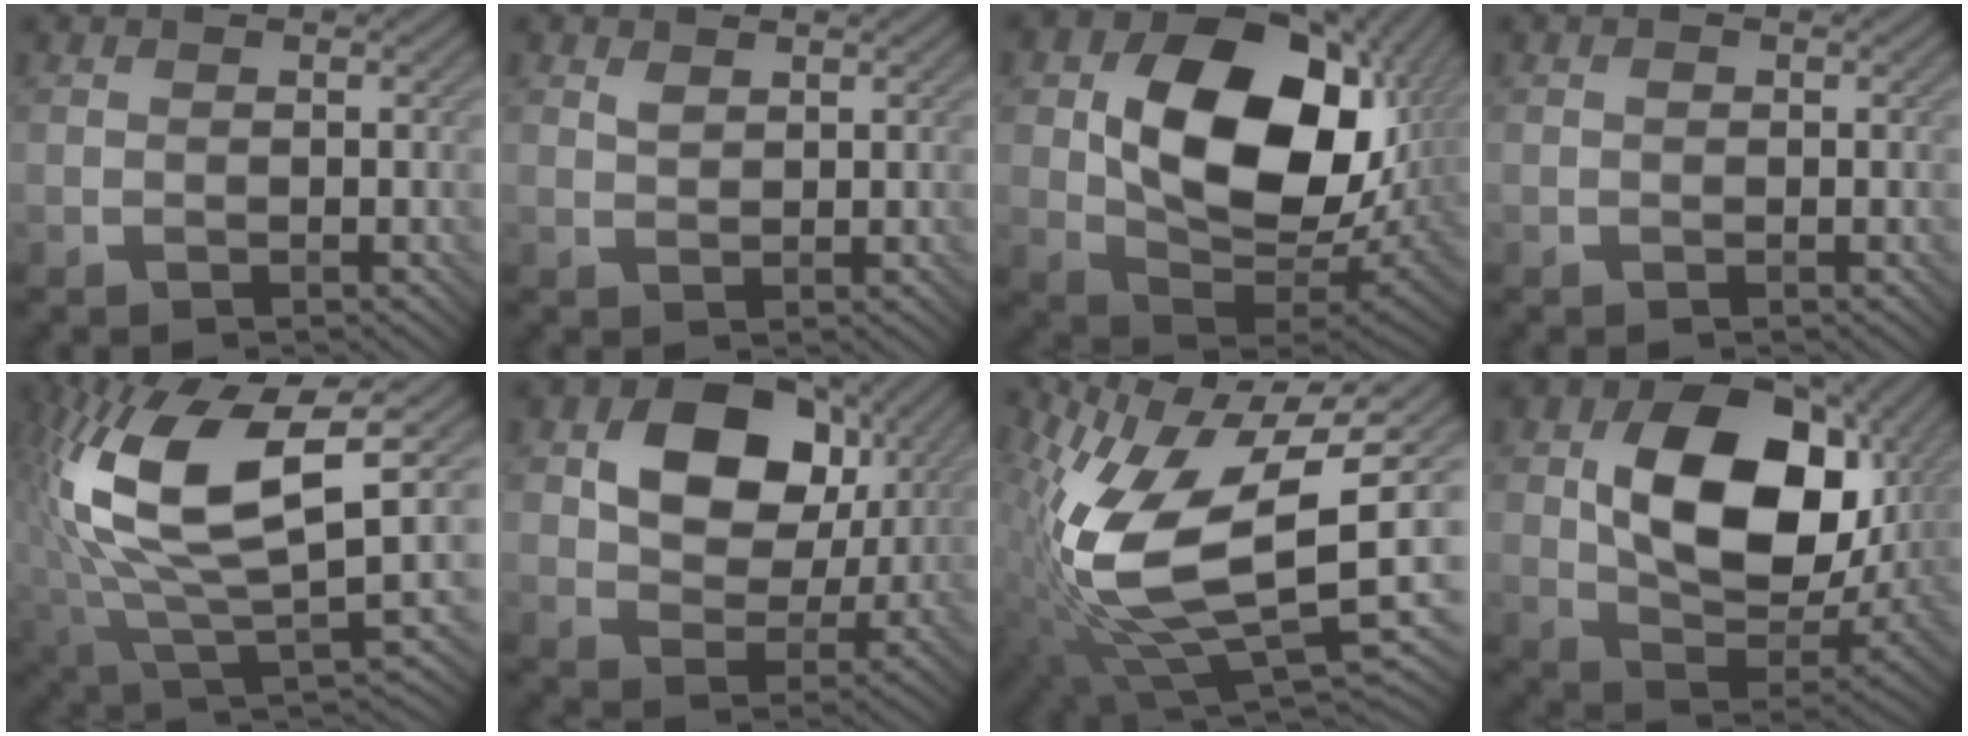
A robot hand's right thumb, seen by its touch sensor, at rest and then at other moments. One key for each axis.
{"total": 1.2, "fx": 0.8, "fy": 0.7, "fz": 0.6, "tx": -0.014, "ty": -0.002, "tz": 0.018}
{"total": 16.9, "fx": 2.9, "fy": 11.5, "fz": 12.0, "tx": -0.211, "ty": -0.023, "tz": 0.066}
{"total": 0.5, "fx": 0.0, "fy": 0.4, "fz": 0.3, "tx": -0.001, "ty": -0.003, "tz": -0.002}
{"total": 15.6, "fx": 2.7, "fy": 6.4, "fz": 14.0, "tx": -0.302, "ty": -0.001, "tz": 0.043}
{"total": 12.9, "fx": 4.0, "fy": 9.4, "fz": 7.8, "tx": -0.143, "ty": -0.001, "tz": 0.066}
{"total": 16.4, "fx": -0.7, "fy": 7.1, "fz": 14.8, "tx": -0.304, "ty": -0.018, "tz": -0.004}
{"total": 15.2, "fx": 3.0, "fy": 10.3, "fz": 10.9, "tx": -0.196, "ty": -0.014, "tz": 0.064}